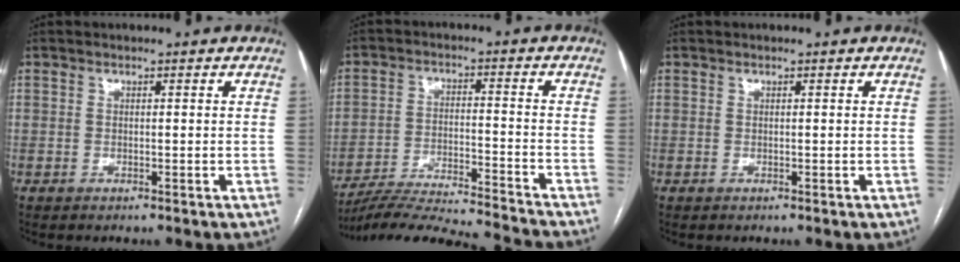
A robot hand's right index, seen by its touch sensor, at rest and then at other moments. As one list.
[{"total": 18.1, "force": [-17.2, -1.2, 5.6], "torque": [-0.107, -0.023, -0.269]}, {"total": 0.0}]